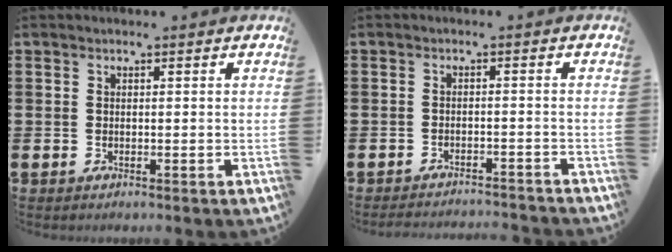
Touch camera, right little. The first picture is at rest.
{"total": 2.0, "force": [-2.0, -0.1, 0.0], "torque": [-0.003, 0.005, -0.042]}